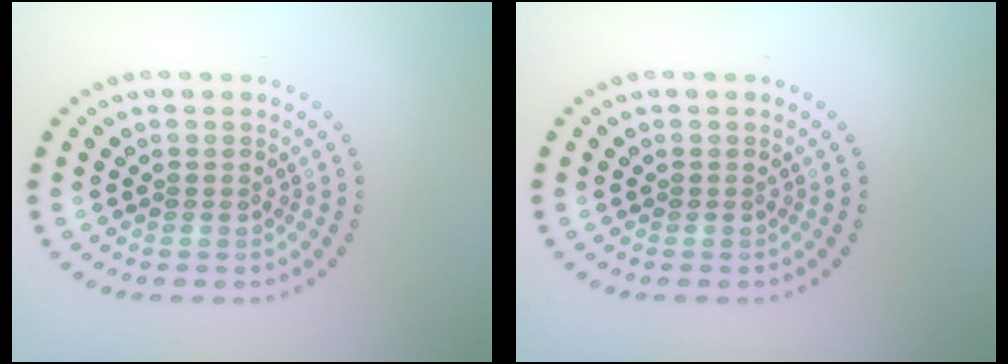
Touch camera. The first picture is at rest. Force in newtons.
{"total": 0.0}